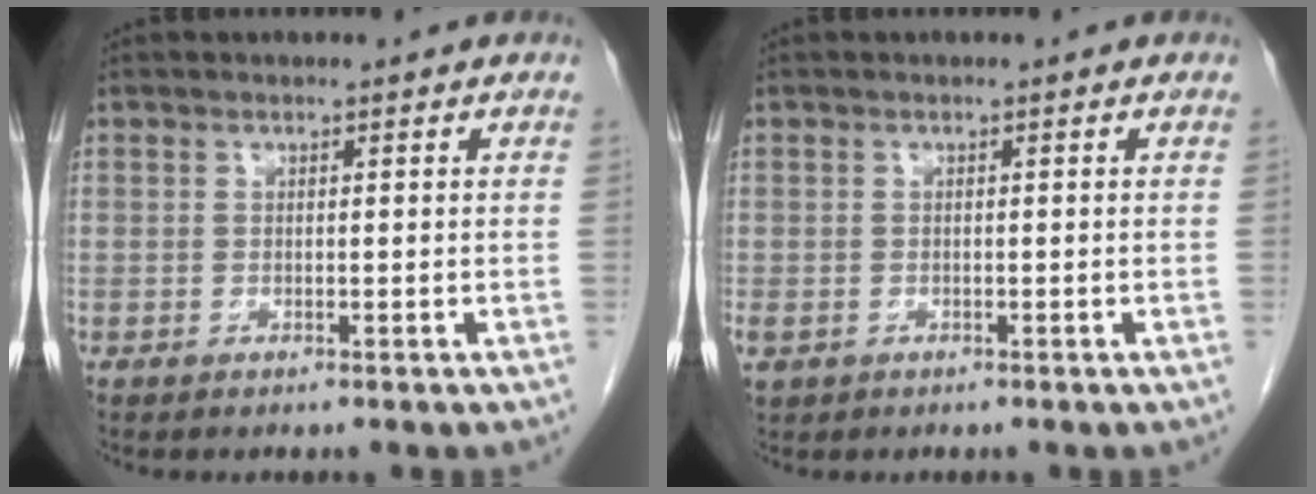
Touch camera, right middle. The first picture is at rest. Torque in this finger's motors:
{"motor_torque": [1.17, -0.97, 1.05, 0.21]}